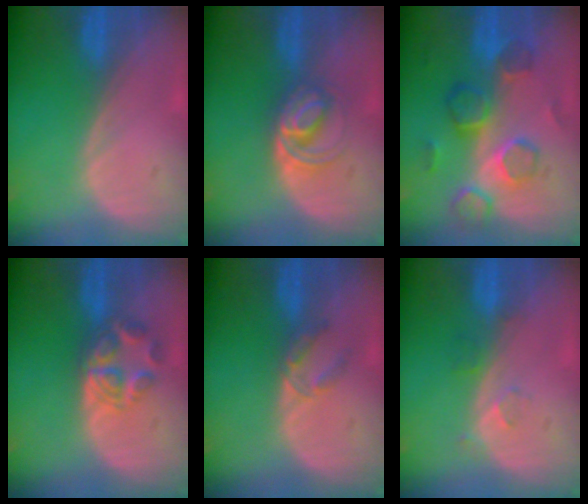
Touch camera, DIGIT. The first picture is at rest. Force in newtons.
{"total": 5.3, "press": 5.1, "slide": 1.1}
{"total": 8.4, "press": 8.2, "slide": 1.9}
{"total": 6.0, "press": 5.2, "slide": 3.1}
{"total": 2.9, "press": 2.7, "slide": 1.0}
{"total": 2.7, "press": 2.3, "slide": 1.5}